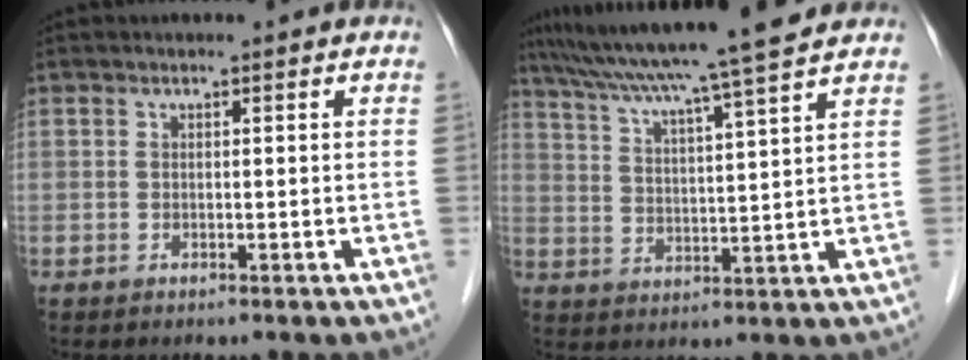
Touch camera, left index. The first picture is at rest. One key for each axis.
{"total": 15.3, "fx": 13.0, "fy": -1.2, "fz": 8.1, "tx": -0.140, "ty": 0.013, "tz": 0.192}